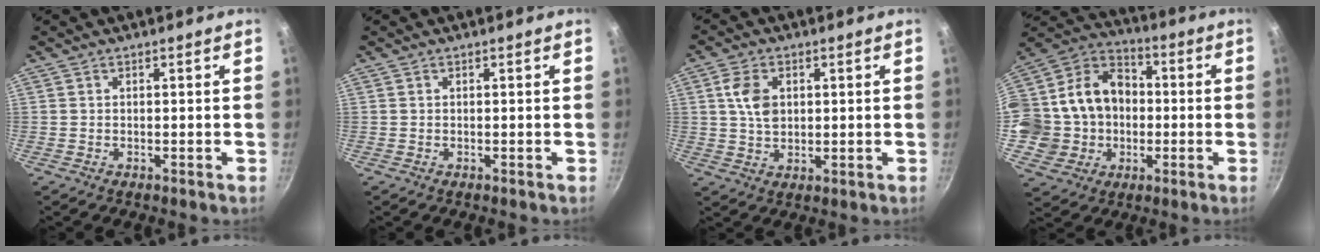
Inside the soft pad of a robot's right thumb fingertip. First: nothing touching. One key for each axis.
{"total": 0.0}
{"total": 6.0, "fx": 1.5, "fy": 4.0, "fz": 4.2, "tx": -0.073, "ty": -0.001, "tz": 0.027}
{"total": 20.0, "fx": -0.7, "fy": 17.6, "fz": 9.4, "tx": -0.162, "ty": 0.047, "tz": -0.007}